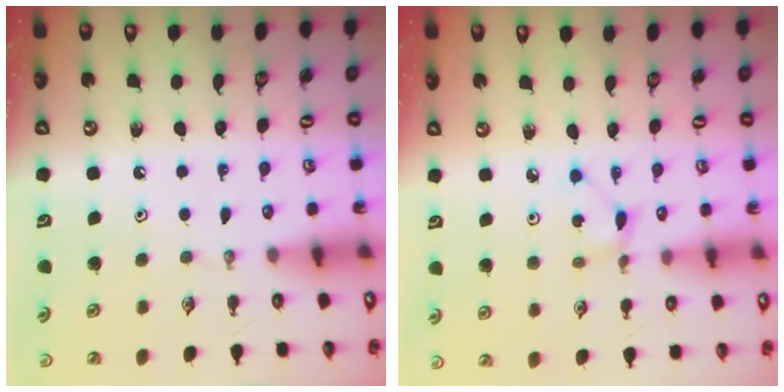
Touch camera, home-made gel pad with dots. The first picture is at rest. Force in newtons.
{"total": 2.3, "press": 2.3, "slide": 0.2}